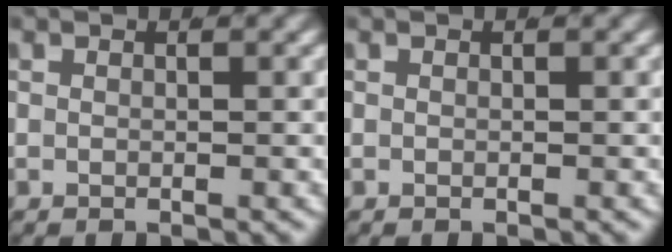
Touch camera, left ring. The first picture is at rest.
{"total": 0.0}